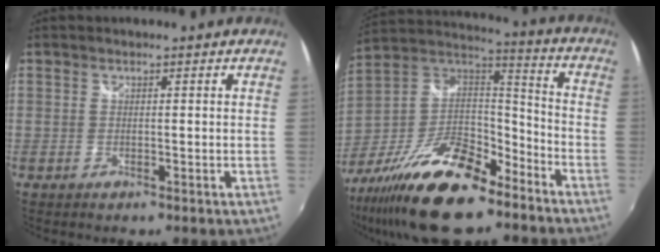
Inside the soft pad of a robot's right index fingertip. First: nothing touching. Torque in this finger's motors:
{"motor_torque": [0.37, 0.33, 0.02, -0.06]}